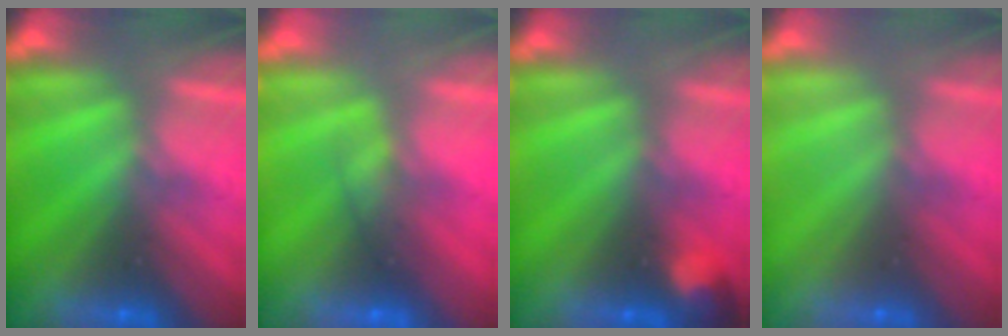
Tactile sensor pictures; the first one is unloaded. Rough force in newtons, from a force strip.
{"total": 3.0}
{"total": 2.8}
{"total": 3.3}